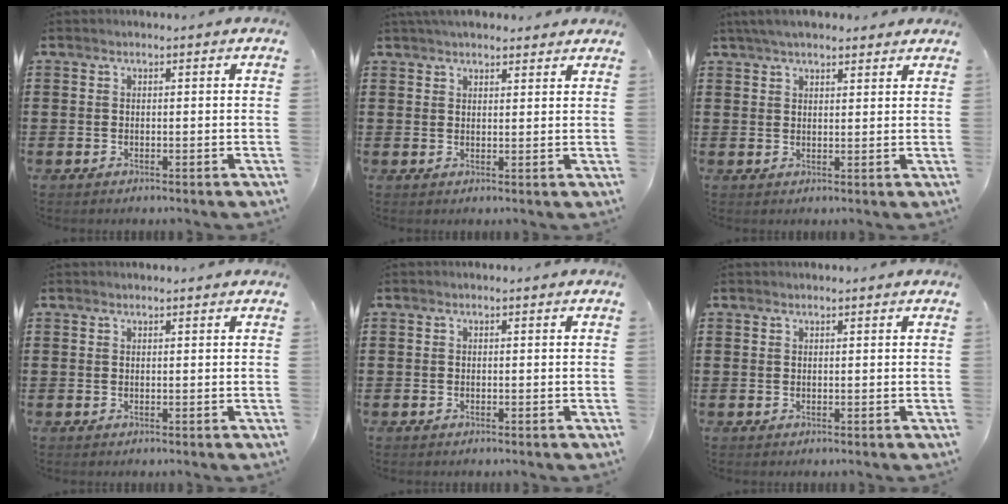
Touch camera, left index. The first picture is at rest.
{"total": 3.2, "force": [3.0, 0.6, 1.0], "torque": [-0.025, -0.001, 0.057]}
{"total": 4.1, "force": [3.6, 0.9, 1.8], "torque": [-0.043, 0.000, 0.067]}
{"total": 0.5, "force": [0.5, 0.0, 0.2], "torque": [-0.005, -0.001, 0.011]}
{"total": 0.0}
{"total": 0.5, "force": [0.4, 0.0, 0.3], "torque": [-0.006, -0.001, 0.010]}